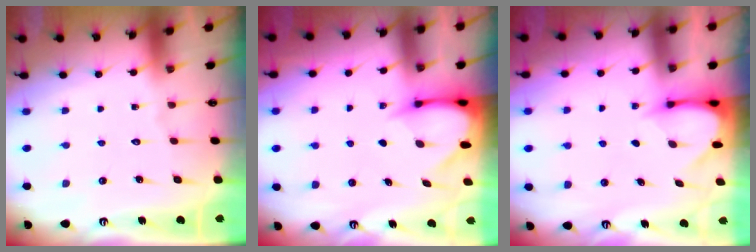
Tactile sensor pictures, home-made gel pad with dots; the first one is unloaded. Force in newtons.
{"total": 3.7, "press": 3.7, "slide": 0.2}
{"total": 3.7, "press": 3.7, "slide": 0.3}